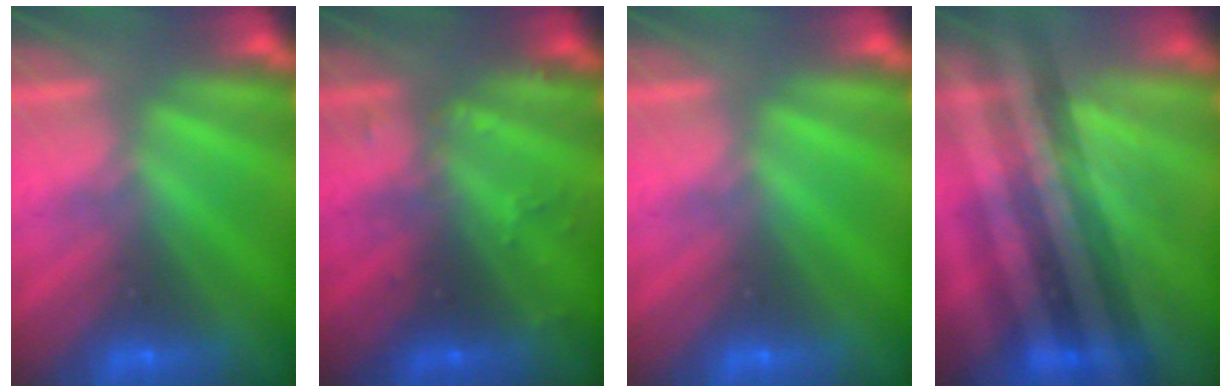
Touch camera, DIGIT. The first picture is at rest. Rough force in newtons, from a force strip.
{"total": 2.4}
{"total": 0.0}
{"total": 3.4}